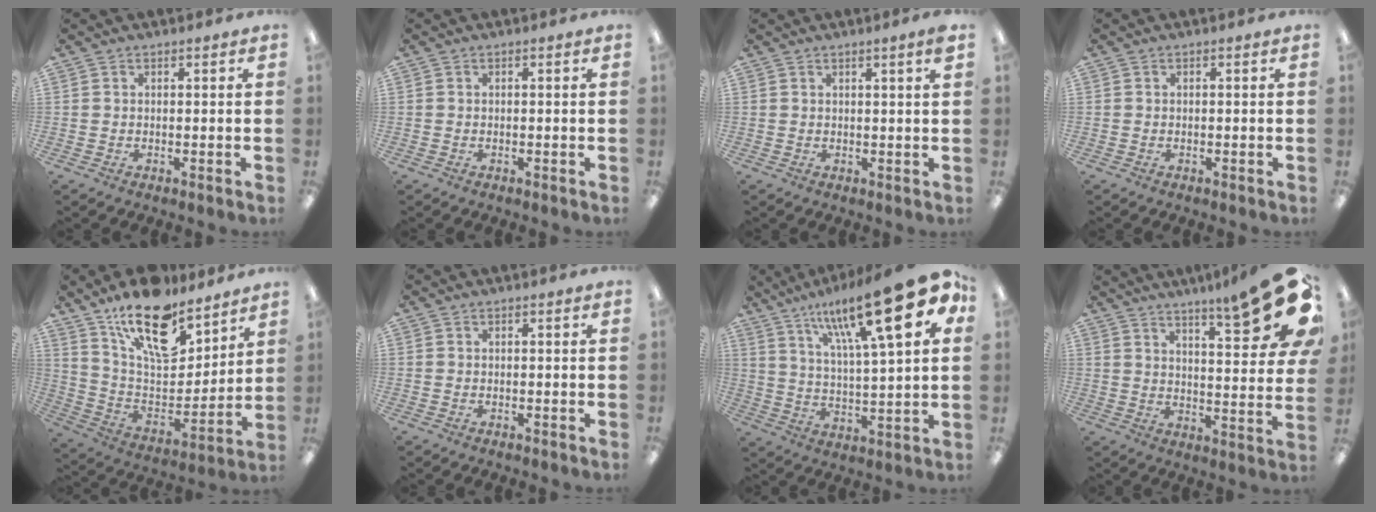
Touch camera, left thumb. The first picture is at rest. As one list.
[{"total": 0.0}, {"total": 2.5, "force": [1.6, -0.1, 1.8], "torque": [-0.030, -0.005, 0.026]}, {"total": 0.0}, {"total": 19.9, "force": [13.7, 8.9, 11.4], "torque": [-0.188, -0.088, 0.242]}, {"total": 0.0}, {"total": 22.0, "force": [13.5, 4.9, 16.7], "torque": [-0.266, -0.075, 0.209]}, {"total": 18.7, "force": [11.4, 3.6, 14.5], "torque": [-0.195, -0.080, 0.173]}]